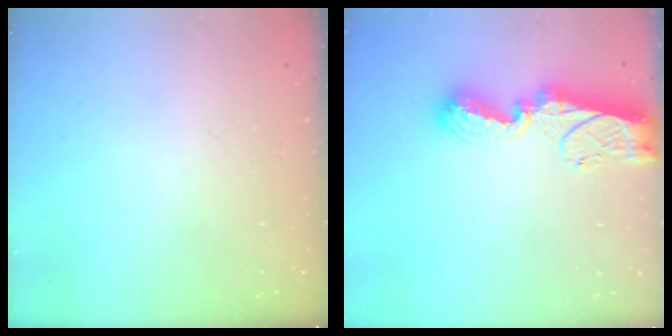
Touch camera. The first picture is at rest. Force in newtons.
{"total": 11.3, "press": 11.2, "slide": 1.0}